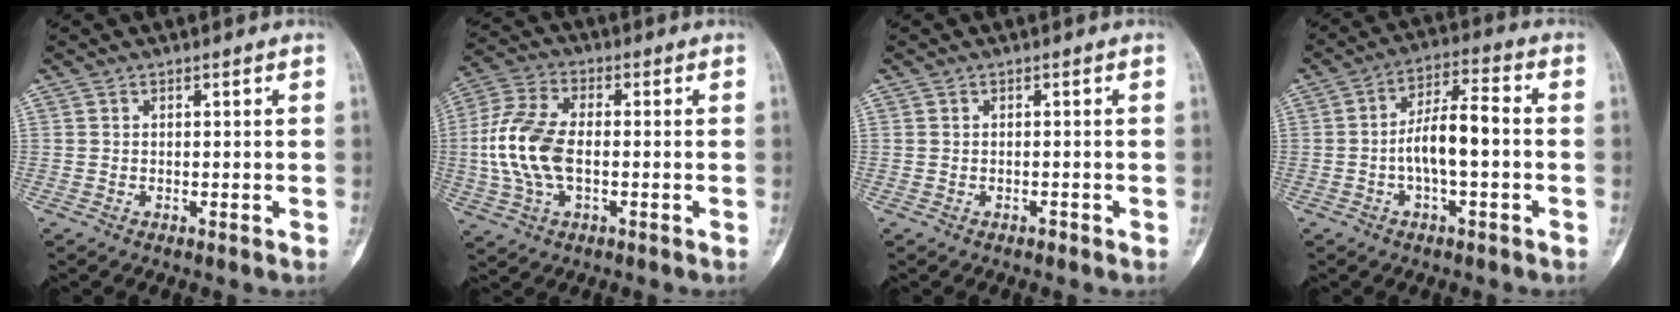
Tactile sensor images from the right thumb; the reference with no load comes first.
{"total": 12.5, "force": [-0.9, 6.9, 10.5], "torque": [-0.233, 0.016, -0.020]}
{"total": 0.6, "force": [-0.4, 0.5, 0.3], "torque": [-0.003, 0.006, -0.005]}
{"total": 9.2, "force": [-1.4, 3.1, 8.5], "torque": [-0.154, 0.034, -0.030]}